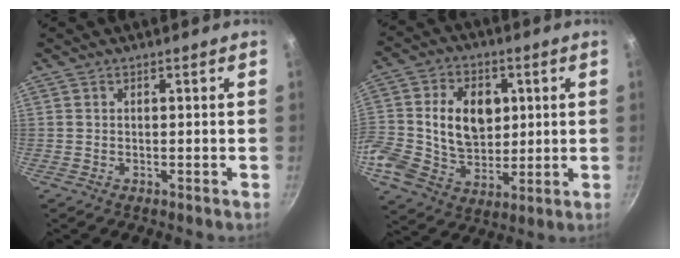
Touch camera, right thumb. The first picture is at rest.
{"total": 18.8, "force": [2.0, 14.3, 12.0], "torque": [-0.225, 0.018, 0.036]}